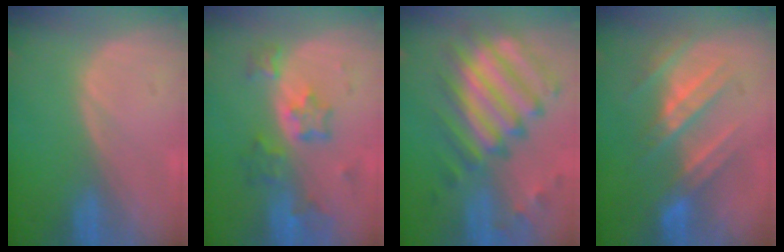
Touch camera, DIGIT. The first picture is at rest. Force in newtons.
{"total": 7.1, "press": 6.3, "slide": 3.3}
{"total": 11.9, "press": 10.4, "slide": 5.8}
{"total": 7.8, "press": 7.7, "slide": 1.2}